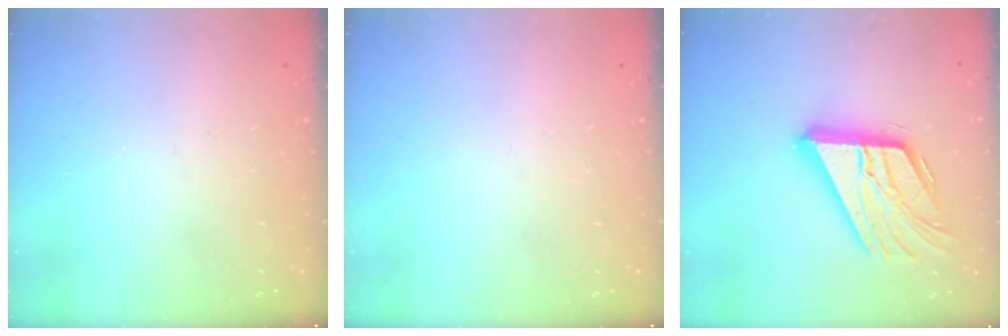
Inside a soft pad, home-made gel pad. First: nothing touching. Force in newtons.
{"total": 0.0}
{"total": 21.7, "press": 21.6, "slide": 1.9}